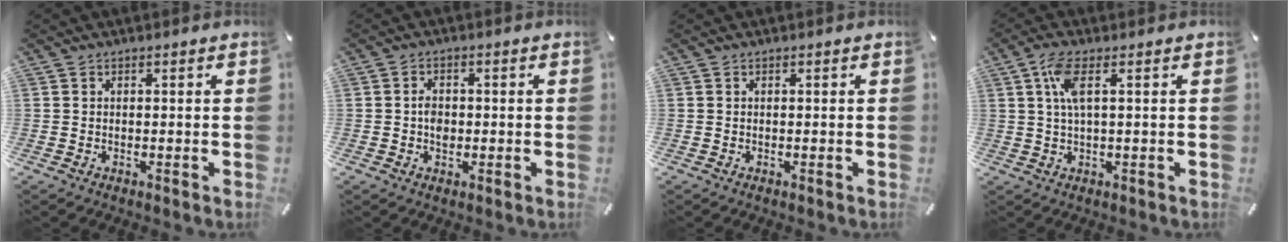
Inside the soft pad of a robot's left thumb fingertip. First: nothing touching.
{"total": 3.1, "force": [-0.4, 2.3, 1.9], "torque": [-0.028, 0.001, -0.009]}
{"total": 0.0}
{"total": 6.0, "force": [1.6, 1.5, 5.5], "torque": [-0.120, -0.001, 0.025]}